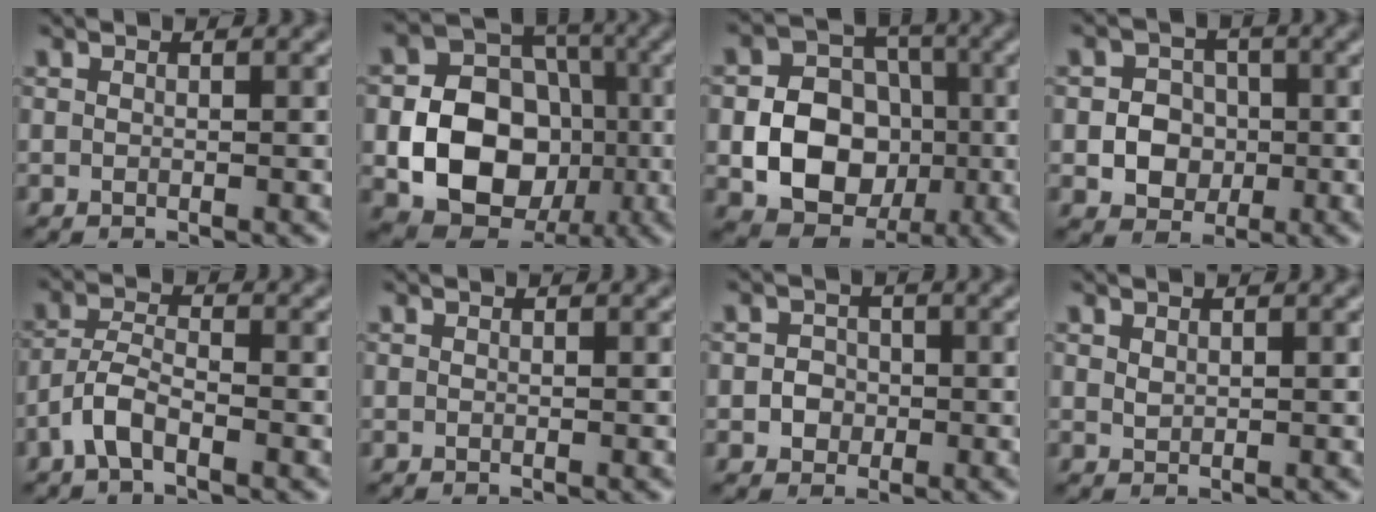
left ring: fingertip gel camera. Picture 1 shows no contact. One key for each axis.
{"total": 10.5, "fx": -1.9, "fy": 8.3, "fz": 6.2, "tx": -0.094, "ty": -0.005, "tz": -0.047}
{"total": 8.7, "fx": -1.7, "fy": 7.2, "fz": 4.6, "tx": -0.054, "ty": -0.005, "tz": -0.048}
{"total": 3.8, "fx": -0.7, "fy": 3.3, "fz": 1.9, "tx": -0.011, "ty": -0.002, "tz": -0.021}
{"total": 3.1, "fx": -1.9, "fy": 1.0, "fz": 2.2, "tx": -0.047, "ty": 0.006, "tz": -0.046}
{"total": 0.0}
{"total": 1.9, "fx": -0.3, "fy": 1.7, "fz": 0.6, "tx": 0.006, "ty": -0.001, "tz": -0.014}
{"total": 0.7, "fx": 0.5, "fy": 0.4, "fz": 0.3, "tx": -0.010, "ty": -0.001, "tz": 0.014}